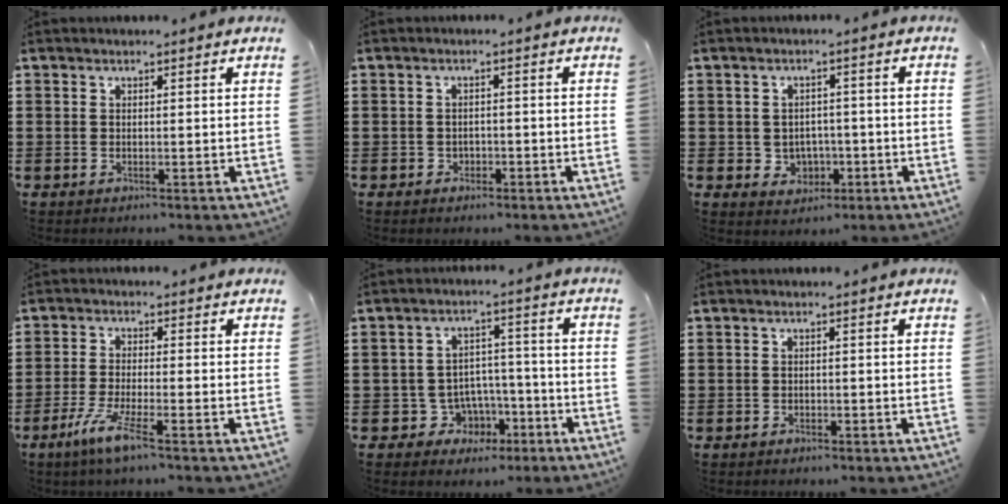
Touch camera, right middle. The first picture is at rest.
{"total": 1.3, "force": [-0.9, 0.9, 0.1], "torque": [-0.006, 0.000, -0.021]}
{"total": 2.9, "force": [-0.6, 2.8, 0.8], "torque": [-0.021, 0.001, -0.018]}
{"total": 5.4, "force": [-3.2, 0.2, 4.3], "torque": [-0.096, -0.015, -0.062]}
{"total": 5.5, "force": [-2.8, 4.7, 1.1], "torque": [-0.034, 0.013, -0.048]}
{"total": 0.9, "force": [-0.8, 0.4, 0.1], "torque": [-0.003, -0.001, -0.017]}